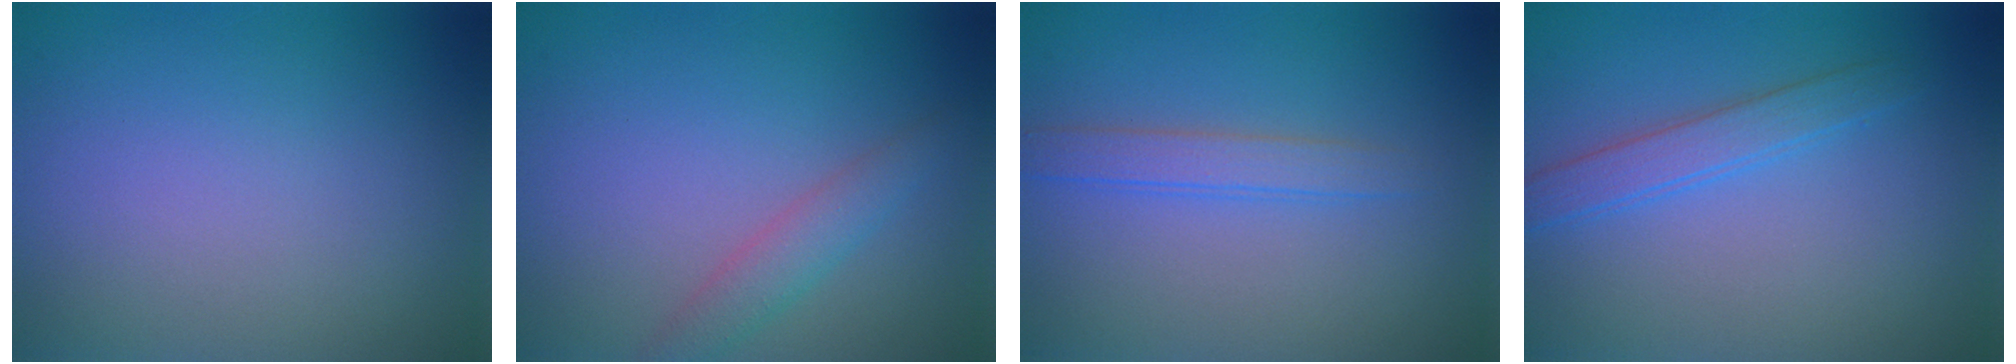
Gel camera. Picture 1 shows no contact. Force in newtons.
{"total": 2.2, "press": 2.2, "slide": 0.1}
{"total": 1.9, "press": 1.9, "slide": 0.2}
{"total": 2.3, "press": 2.3, "slide": 0.0}